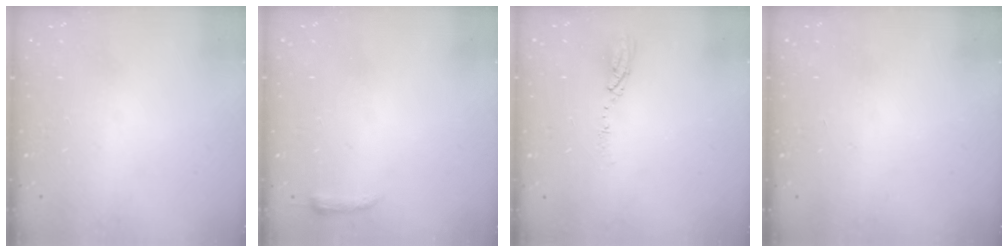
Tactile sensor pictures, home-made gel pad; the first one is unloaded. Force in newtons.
{"total": 3.3, "press": 3.2, "slide": 0.8}
{"total": 3.7, "press": 3.7, "slide": 0.2}
{"total": 0.0}